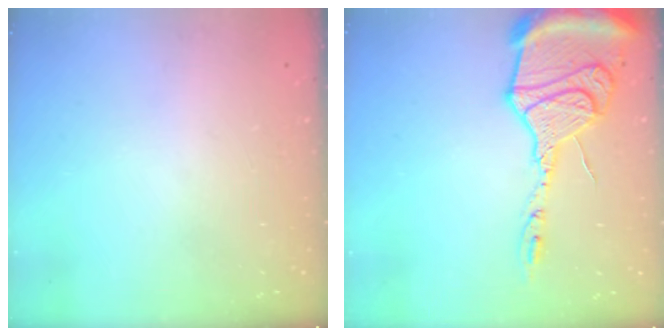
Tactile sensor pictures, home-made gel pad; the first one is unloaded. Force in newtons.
{"total": 20.8, "press": 20.6, "slide": 2.6}